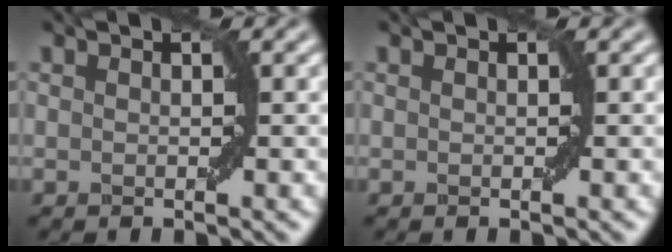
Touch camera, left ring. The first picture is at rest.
{"total": 0.0}